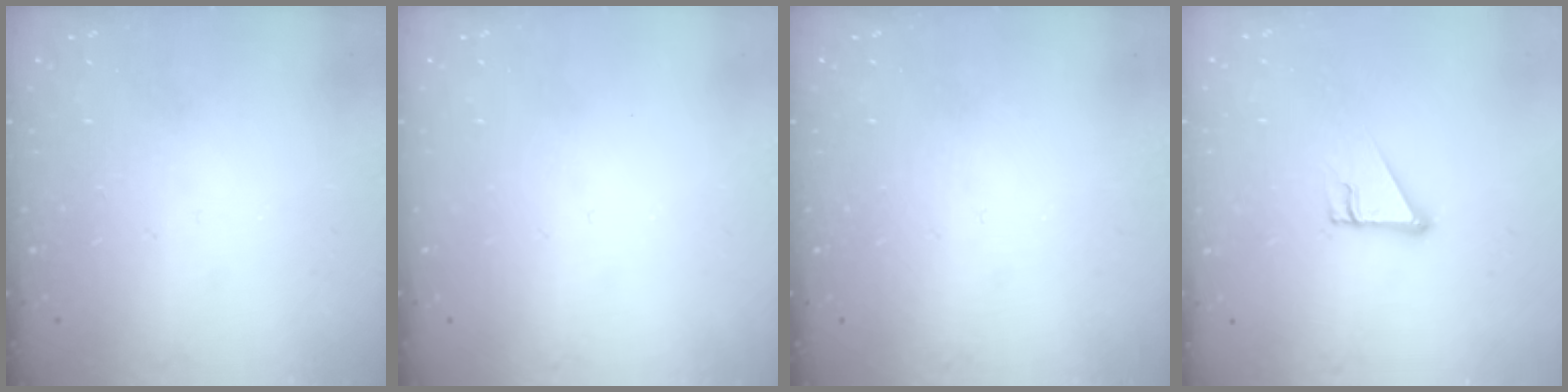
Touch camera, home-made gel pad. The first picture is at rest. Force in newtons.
{"total": 0.0}
{"total": 0.0}
{"total": 4.3, "press": 4.3, "slide": 0.4}